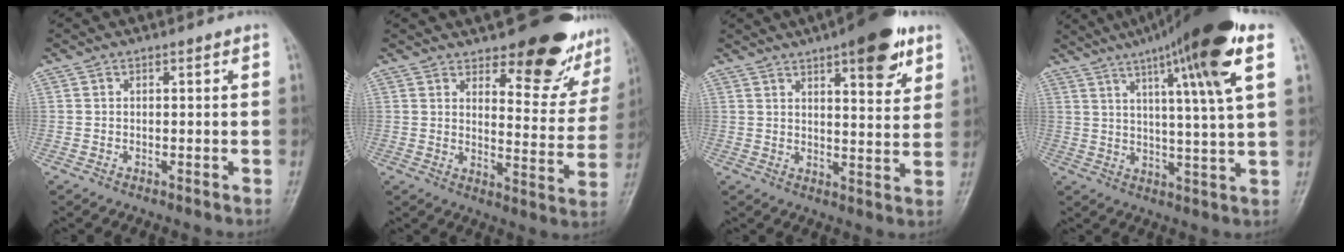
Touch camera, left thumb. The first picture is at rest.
{"total": 16.7, "force": [12.5, 6.3, 9.0], "torque": [-0.063, -0.100, 0.153]}
{"total": 12.6, "force": [7.2, 4.0, 9.5], "torque": [-0.104, -0.031, 0.097]}
{"total": 19.1, "force": [9.8, 1.1, 16.3], "torque": [-0.247, -0.015, 0.145]}